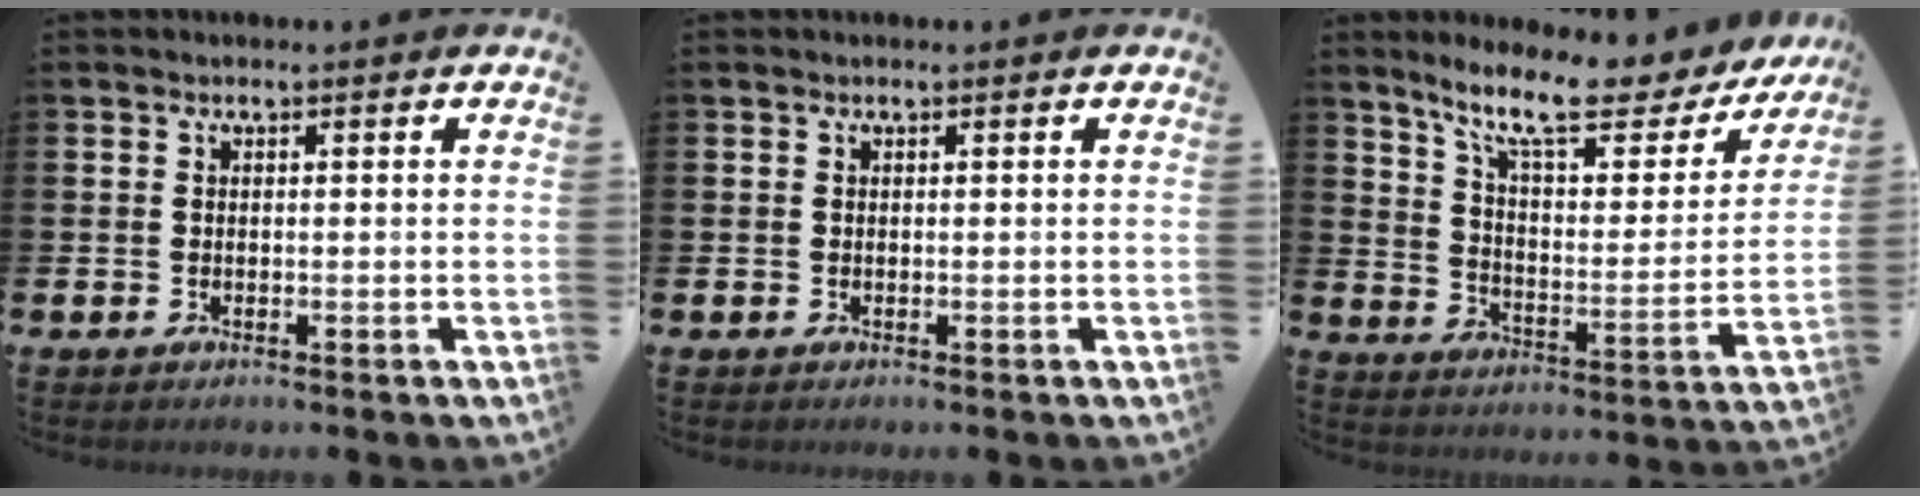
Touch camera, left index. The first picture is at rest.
{"total": 0.0}
{"total": 11.4, "force": [9.3, 2.4, 6.2], "torque": [-0.145, -0.051, 0.156]}